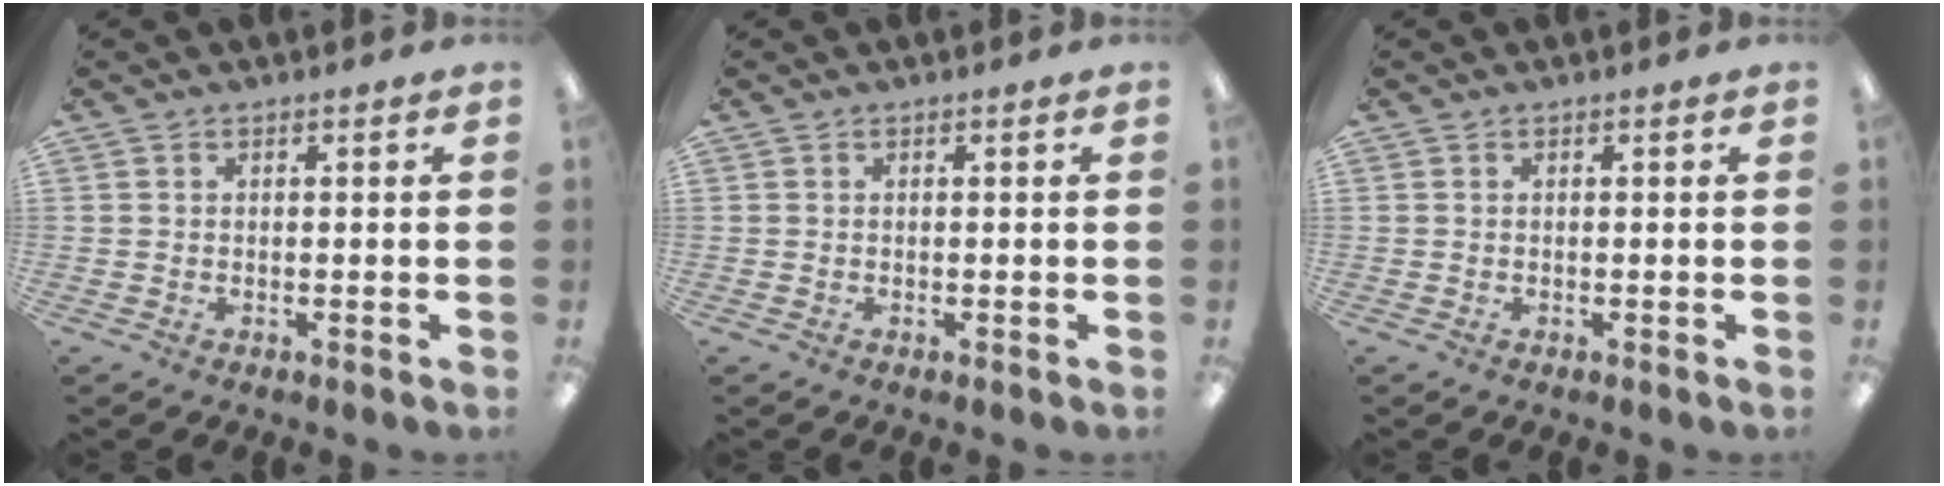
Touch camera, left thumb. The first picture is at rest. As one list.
[{"total": 0.0}, {"total": 0.0}]